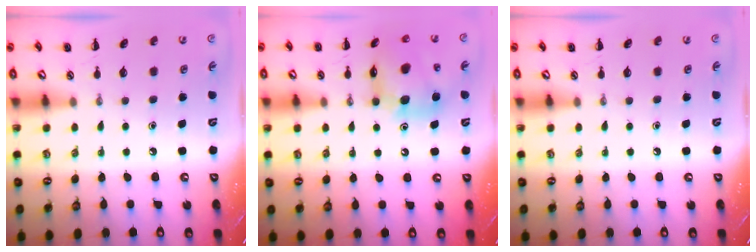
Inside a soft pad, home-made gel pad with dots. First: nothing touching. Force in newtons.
{"total": 12.3, "press": 11.8, "slide": 3.4}
{"total": 0.0}